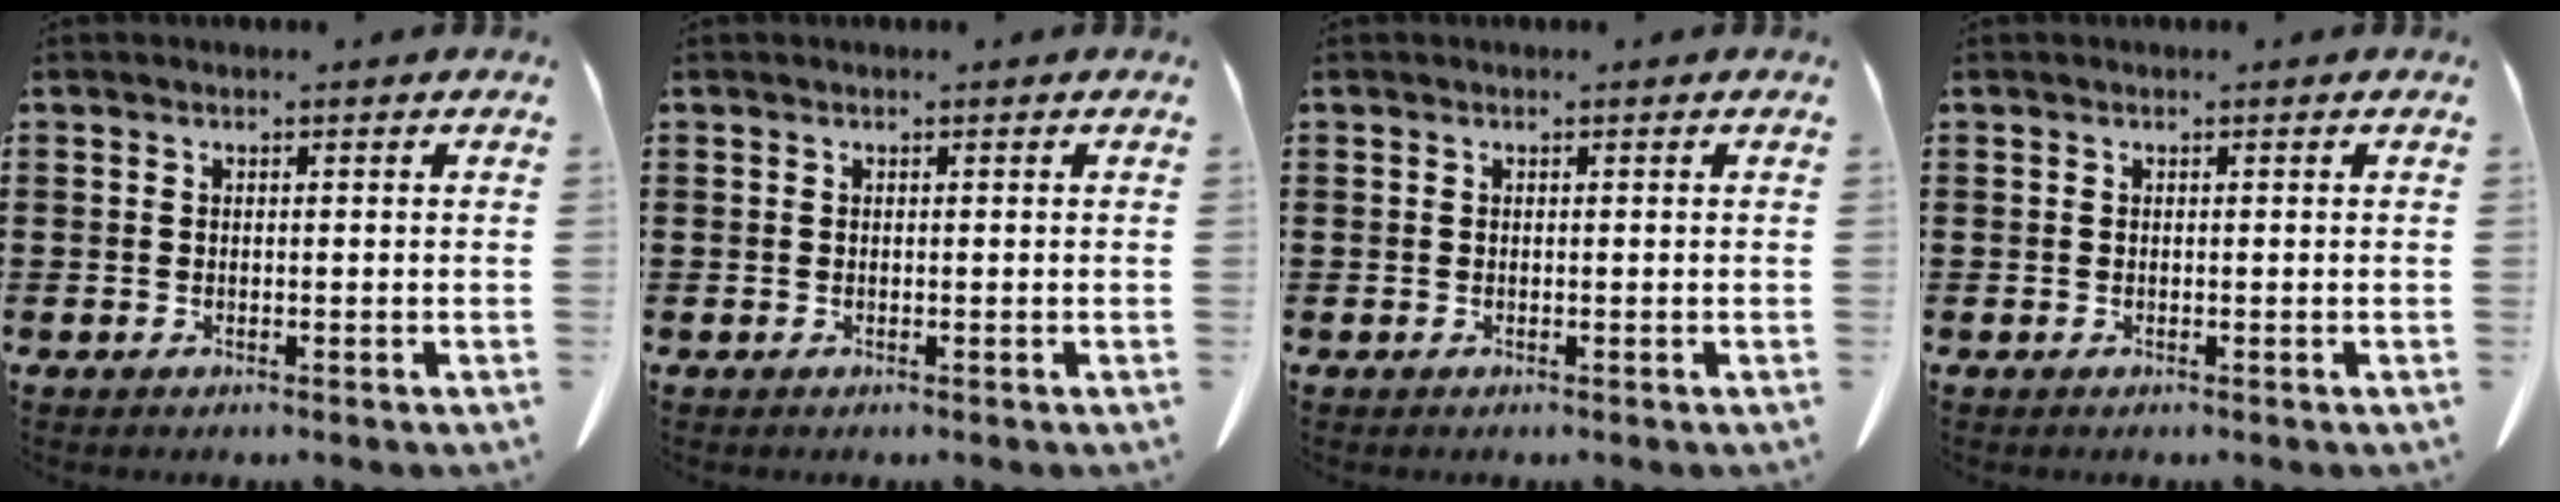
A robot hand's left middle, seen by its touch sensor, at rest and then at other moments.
{"total": 0.0}
{"total": 0.0}
{"total": 0.0}